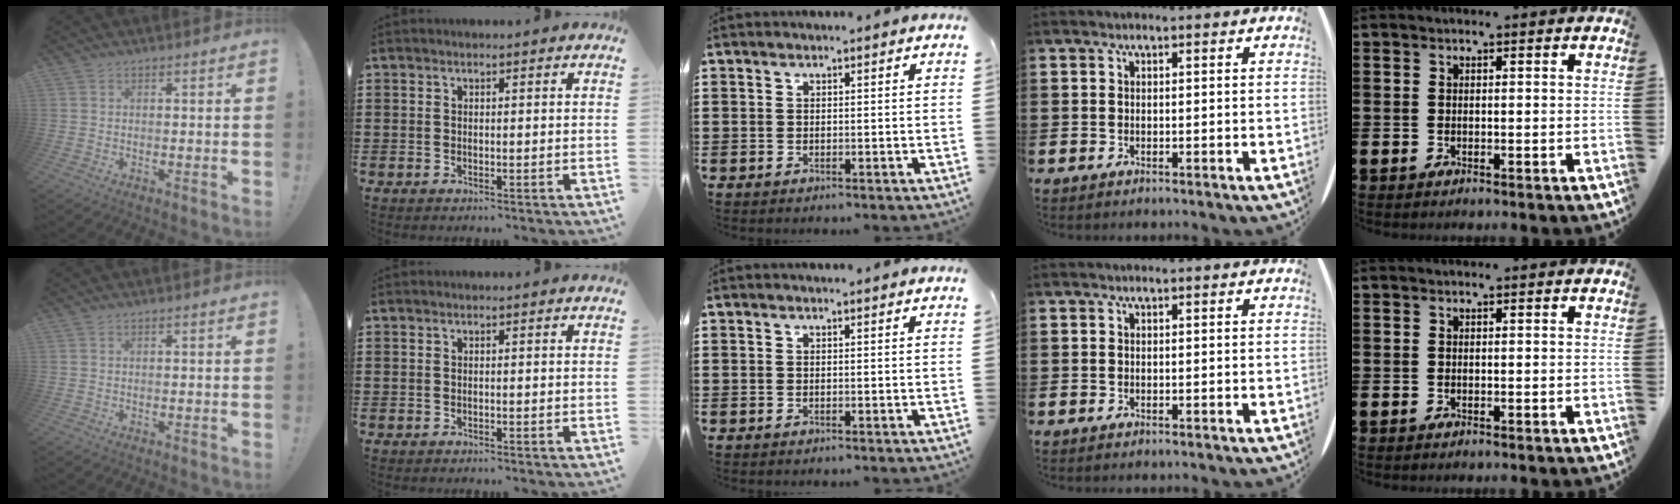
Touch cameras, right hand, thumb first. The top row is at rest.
{}